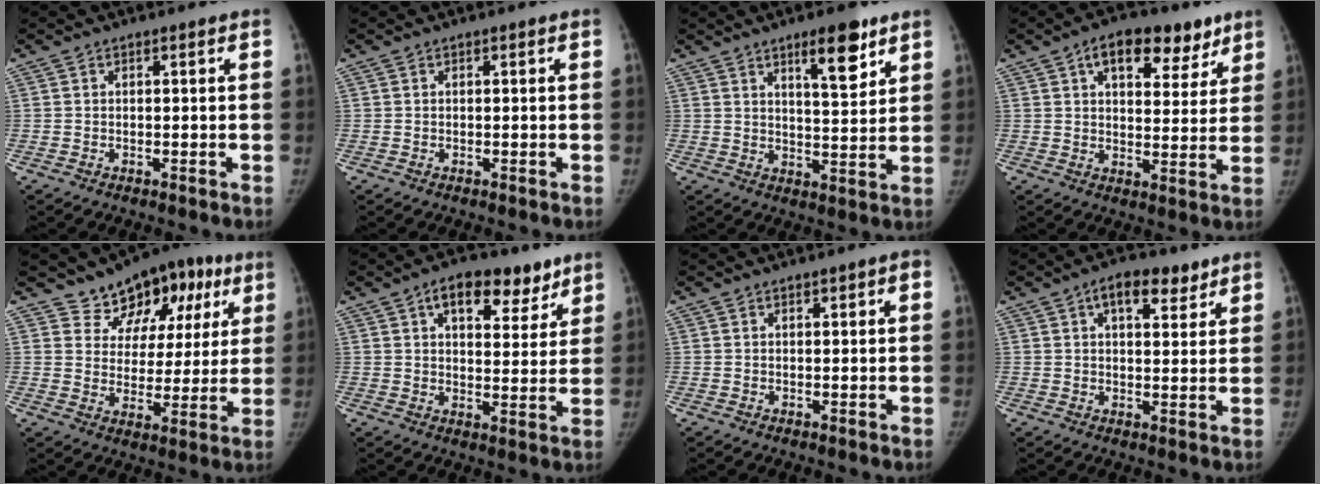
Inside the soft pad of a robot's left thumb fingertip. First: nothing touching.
{"total": 0.0}
{"total": 8.9, "force": [5.5, 2.5, 6.5], "torque": [-0.080, -0.036, 0.085]}
{"total": 13.2, "force": [7.3, 7.1, 8.3], "torque": [-0.075, -0.016, 0.105]}
{"total": 13.6, "force": [7.8, 9.2, 6.3], "torque": [-0.028, -0.016, 0.115]}
{"total": 11.9, "force": [6.9, 6.3, 7.4], "torque": [-0.067, -0.022, 0.099]}
{"total": 1.9, "force": [0.6, 0.7, 1.7], "torque": [-0.020, 0.004, 0.009]}
{"total": 7.8, "force": [4.4, 3.8, 5.2], "torque": [-0.052, -0.014, 0.062]}